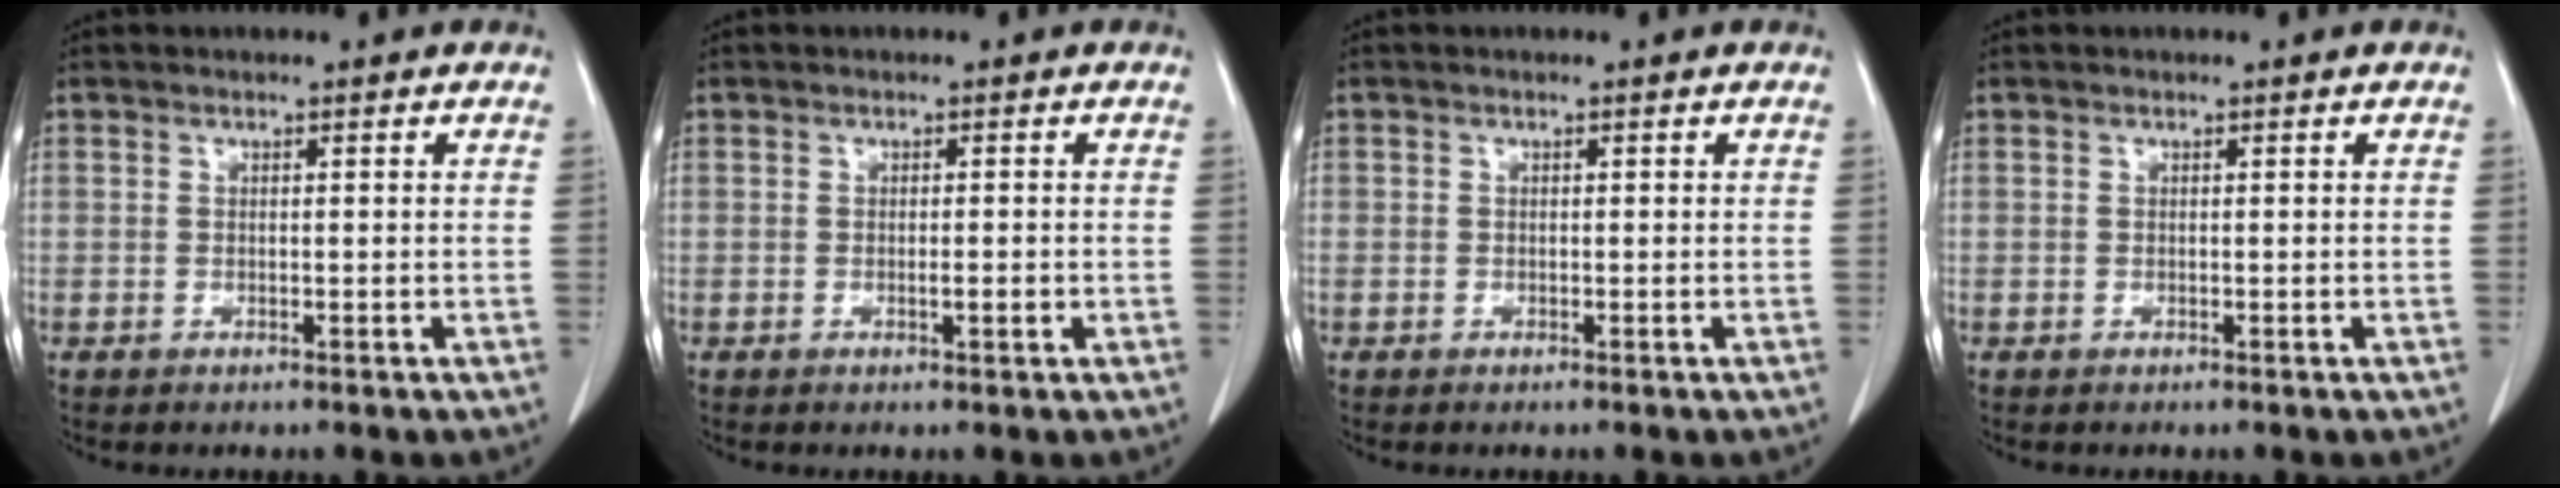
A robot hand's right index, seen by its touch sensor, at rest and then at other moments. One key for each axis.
{"total": 1.5, "fx": -0.4, "fy": 0.2, "fz": 1.4, "tx": -0.024, "ty": -0.001, "tz": -0.006}
{"total": 0.5, "fx": -0.2, "fy": 0.5, "fz": 0.1, "tx": -0.005, "ty": 0.003, "tz": -0.006}
{"total": 0.0}